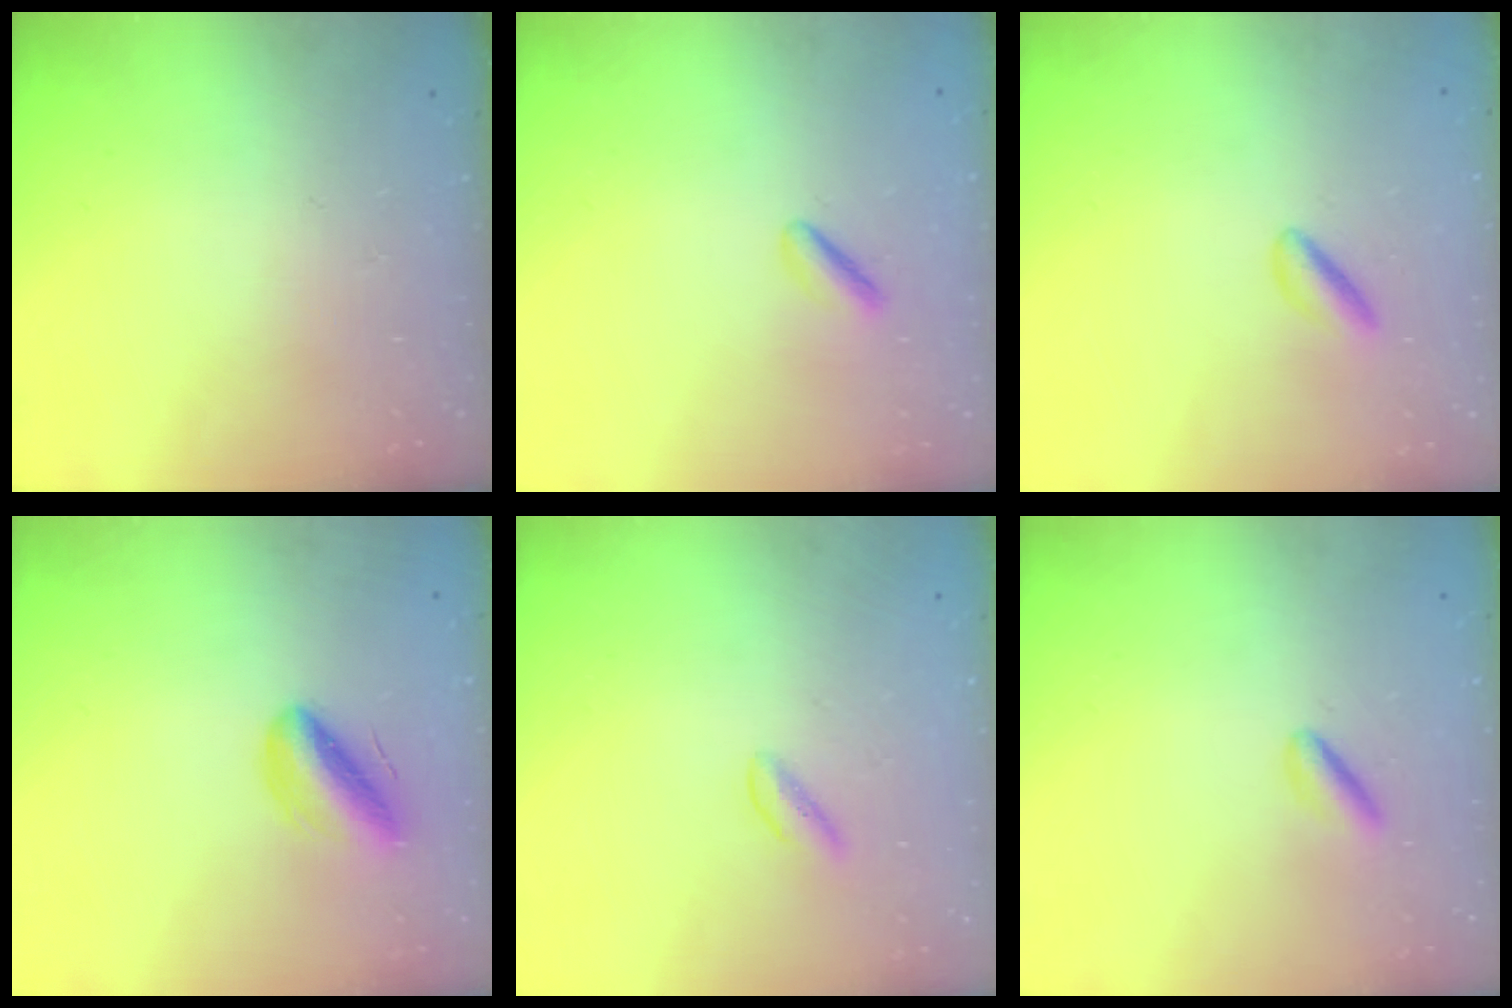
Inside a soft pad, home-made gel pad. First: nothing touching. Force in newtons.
{"total": 2.0, "press": 1.9, "slide": 0.6}
{"total": 2.6, "press": 2.3, "slide": 1.1}
{"total": 9.3, "press": 9.0, "slide": 2.4}
{"total": 0.0}
{"total": 3.0, "press": 2.7, "slide": 1.3}